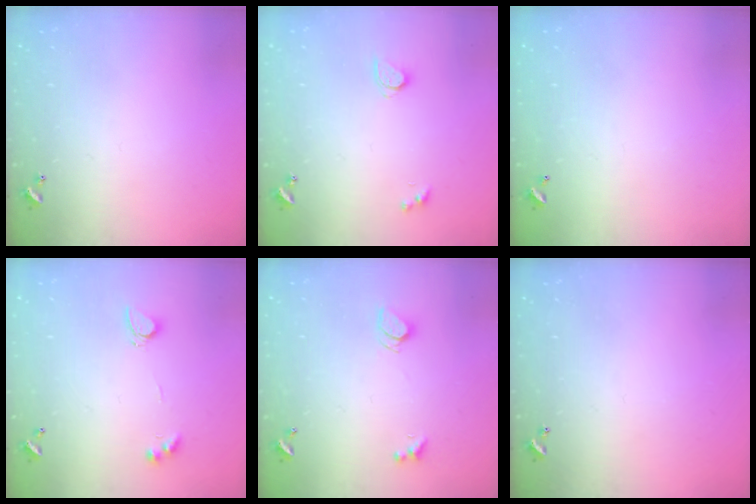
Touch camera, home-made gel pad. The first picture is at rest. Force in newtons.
{"total": 2.6, "press": 2.6, "slide": 0.3}
{"total": 2.9, "press": 2.9, "slide": 0.1}
{"total": 3.1, "press": 3.1, "slide": 0.6}
{"total": 2.5, "press": 2.4, "slide": 0.6}
{"total": 0.0}